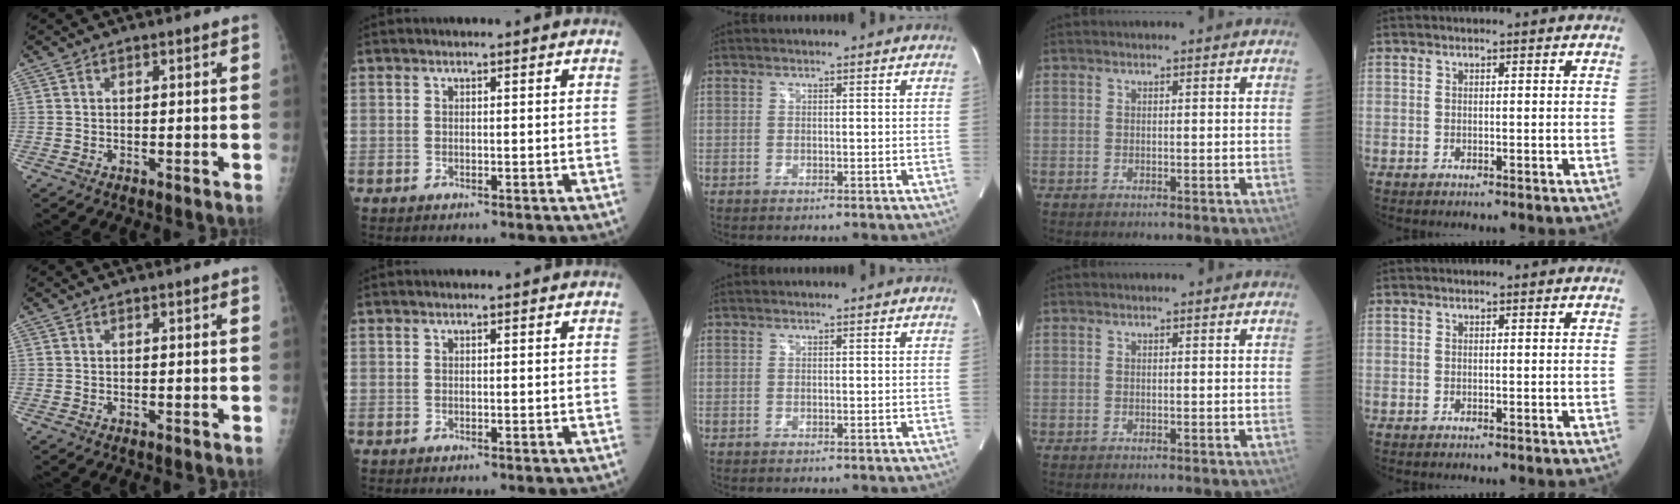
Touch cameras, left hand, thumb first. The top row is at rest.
{}